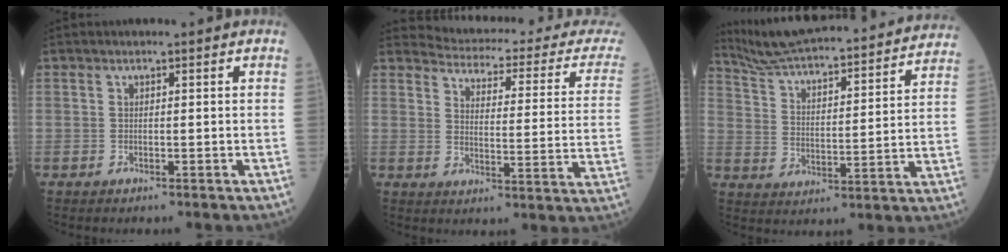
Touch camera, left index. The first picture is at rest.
{"total": 20.2, "force": [19.5, 2.3, 4.7], "torque": [-0.054, -0.087, 0.209]}
{"total": 28.8, "force": [26.5, 3.3, 10.5], "torque": [-0.173, -0.031, 0.354]}